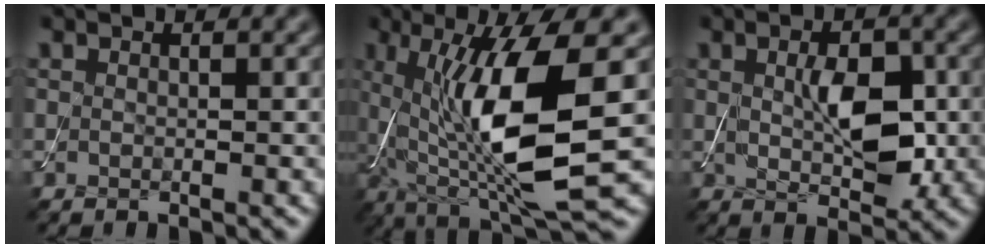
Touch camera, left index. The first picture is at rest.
{"total": 12.1, "force": [0.4, 3.1, 11.7], "torque": [-0.201, -0.015, 0.018]}
{"total": 5.0, "force": [0.4, 2.6, 4.3], "torque": [-0.081, -0.001, 0.012]}